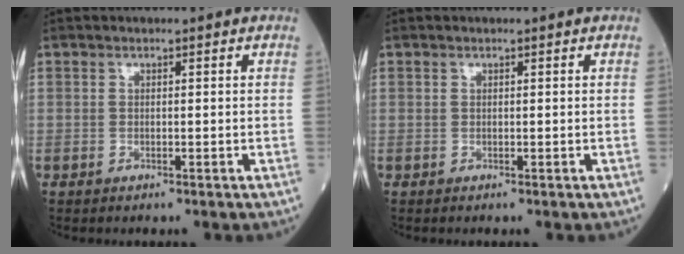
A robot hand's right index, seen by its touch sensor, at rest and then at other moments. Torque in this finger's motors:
{"motor_torque": [-0.11, -0.18, -0.04, 0.01]}